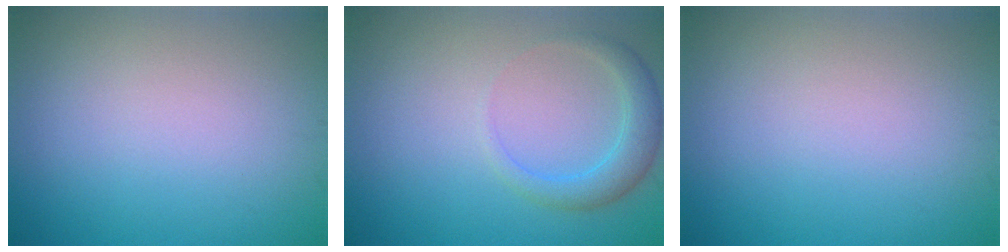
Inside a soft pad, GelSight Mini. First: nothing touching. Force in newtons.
{"total": 2.6, "press": 2.6, "slide": 0.0}
{"total": 0.0}